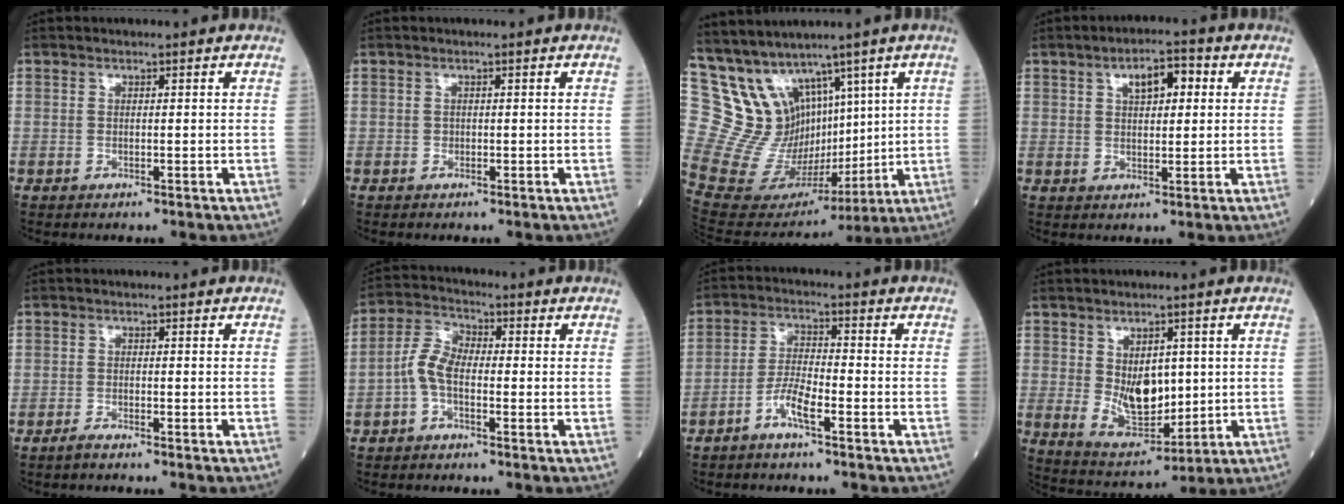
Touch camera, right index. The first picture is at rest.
{"total": 0.6, "force": [-0.1, 0.6, 0.2], "torque": [0.000, 0.002, -0.001]}
{"total": 13.8, "force": [8.2, 9.3, 6.0], "torque": [-0.134, 0.052, 0.195]}
{"total": 5.6, "force": [1.9, 2.3, 4.7], "torque": [-0.074, 0.014, 0.029]}
{"total": 1.7, "force": [-1.5, -0.1, 0.7], "torque": [-0.021, -0.003, -0.028]}
{"total": 5.1, "force": [-1.5, 2.4, 4.2], "torque": [-0.092, 0.012, -0.037]}
{"total": 5.6, "force": [-3.5, 0.6, 4.3], "torque": [-0.091, 0.004, -0.072]}
{"total": 8.3, "force": [0.9, 4.7, 6.8], "torque": [-0.118, -0.008, 0.034]}